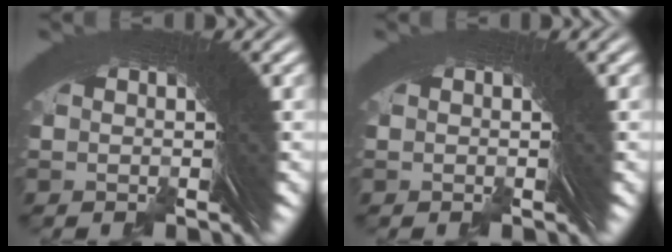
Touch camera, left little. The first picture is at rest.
{"total": 0.0}